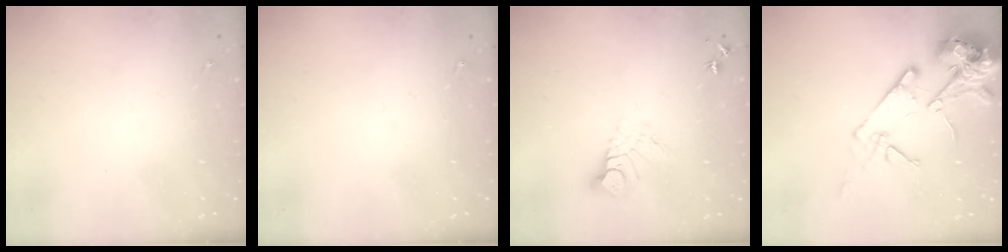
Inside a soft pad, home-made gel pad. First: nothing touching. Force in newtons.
{"total": 0.0}
{"total": 7.7, "press": 7.7, "slide": 0.7}
{"total": 16.6, "press": 16.5, "slide": 2.3}